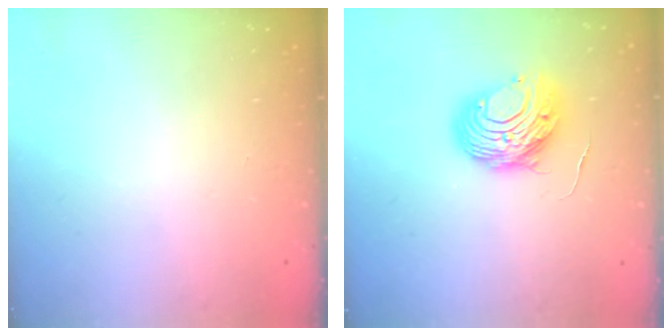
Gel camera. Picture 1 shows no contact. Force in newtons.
{"total": 11.2, "press": 11.2, "slide": 0.9}